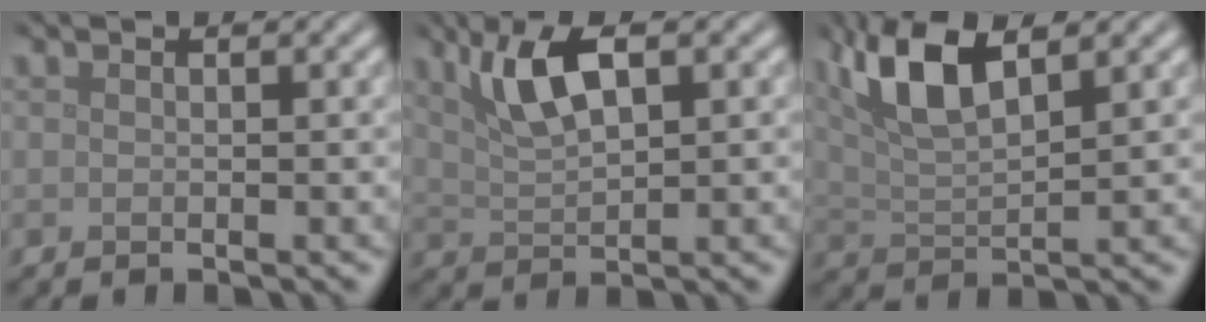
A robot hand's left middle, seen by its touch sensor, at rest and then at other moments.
{"total": 4.6, "force": [2.1, 1.6, 3.7], "torque": [-0.076, 0.005, 0.041]}
{"total": 6.5, "force": [3.4, 2.1, 5.2], "torque": [-0.104, 0.014, 0.065]}